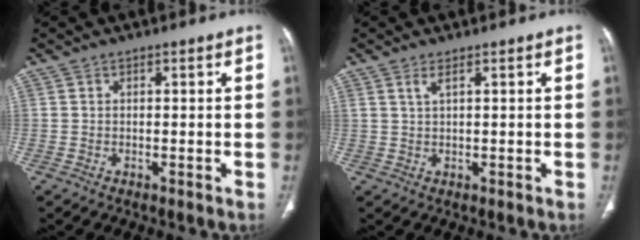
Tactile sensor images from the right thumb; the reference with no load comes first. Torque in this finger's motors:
{"motor_torque": [0.19, -0.53, 0.29, 0.05, 0.08]}